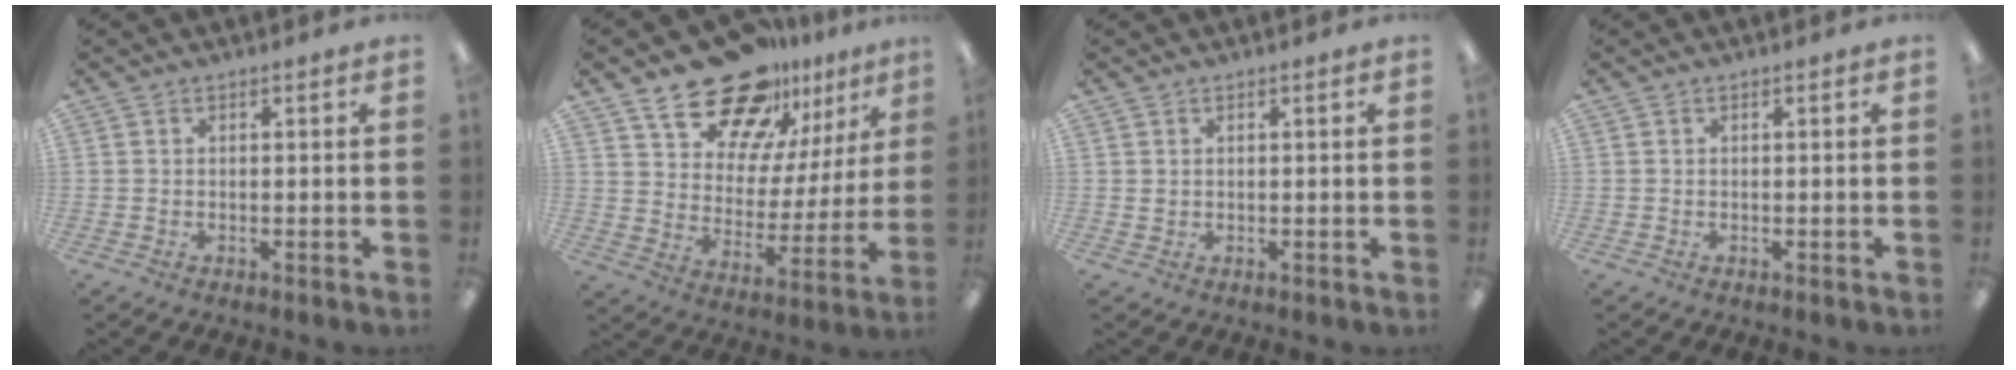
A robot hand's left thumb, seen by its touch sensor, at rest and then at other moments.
{"total": 19.7, "force": [15.6, 9.8, 7.0], "torque": [-0.120, -0.113, 0.279]}
{"total": 0.9, "force": [0.6, 0.7, 0.1], "torque": [-0.003, 0.002, 0.012]}
{"total": 0.0}